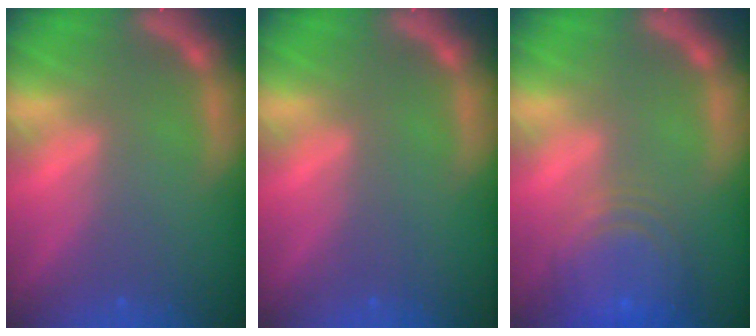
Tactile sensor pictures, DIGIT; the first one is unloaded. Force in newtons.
{"total": 0.0}
{"total": 8.5}